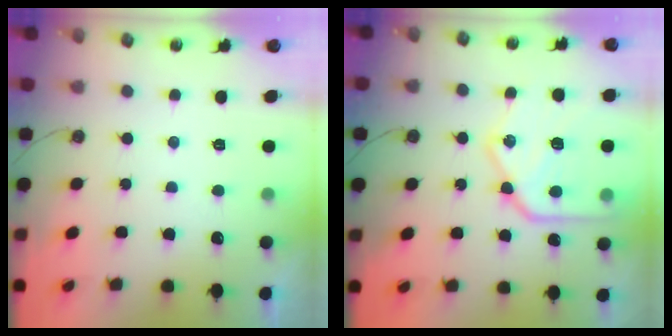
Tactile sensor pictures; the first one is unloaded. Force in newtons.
{"total": 23.0, "press": 22.9, "slide": 2.1}